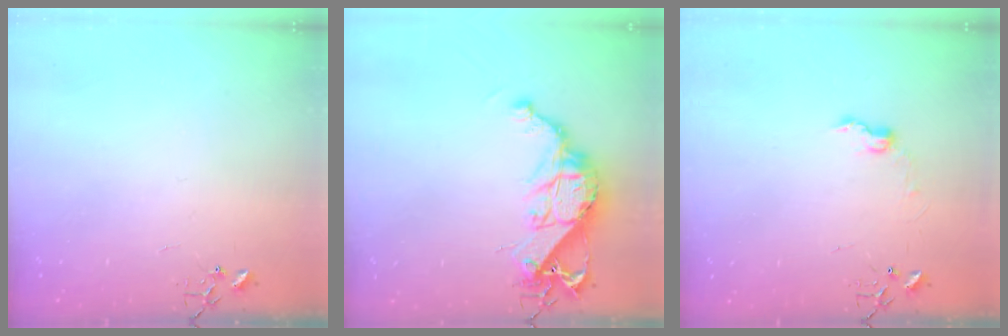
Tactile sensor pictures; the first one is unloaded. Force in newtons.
{"total": 14.9, "press": 14.8, "slide": 1.0}
{"total": 7.8, "press": 7.8, "slide": 0.8}